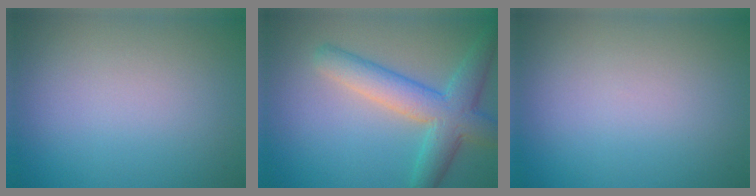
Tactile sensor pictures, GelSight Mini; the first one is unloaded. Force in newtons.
{"total": 6.1, "press": 6.1, "slide": 0.1}
{"total": 0.0}